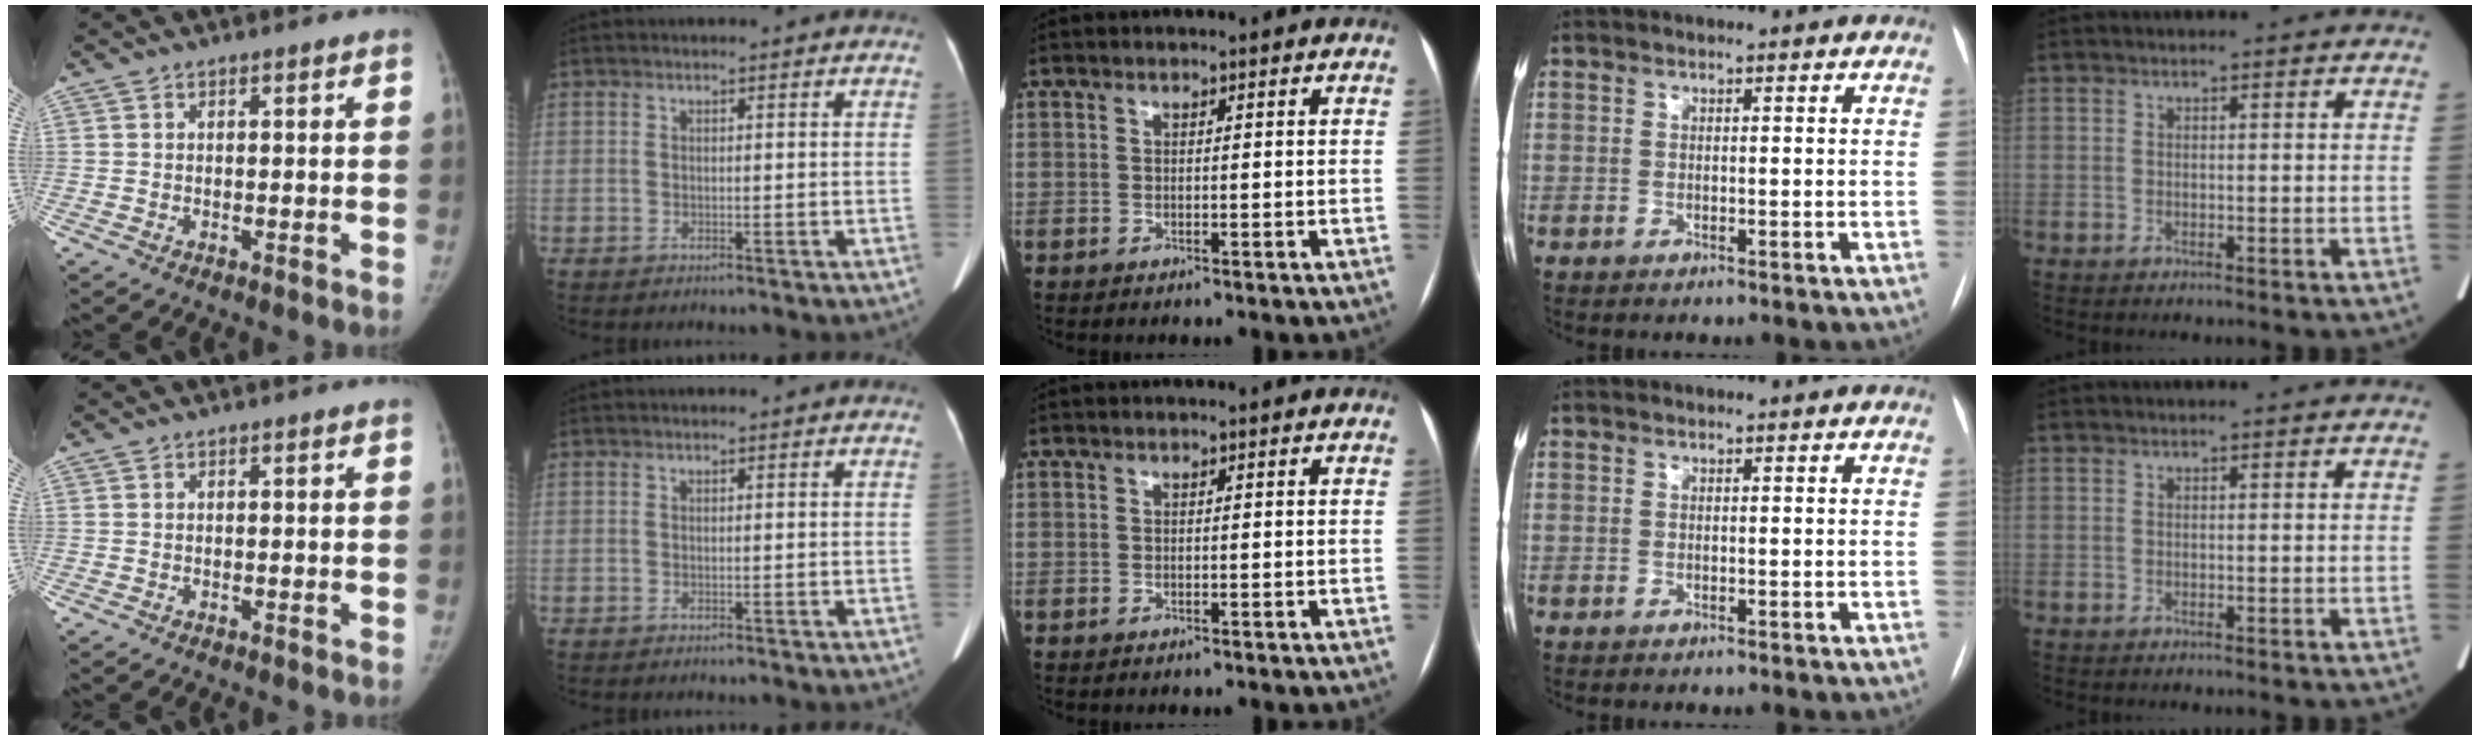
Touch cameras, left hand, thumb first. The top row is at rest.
{}